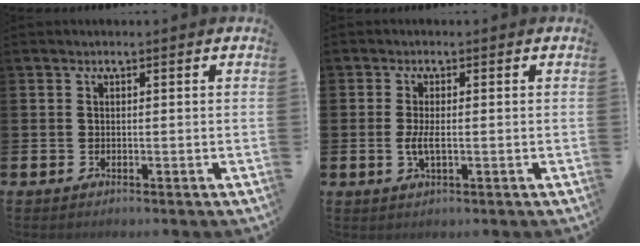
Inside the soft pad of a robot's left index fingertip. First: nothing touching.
{"total": 2.5, "force": [-0.2, 0.8, 2.4], "torque": [-0.040, 0.000, -0.006]}